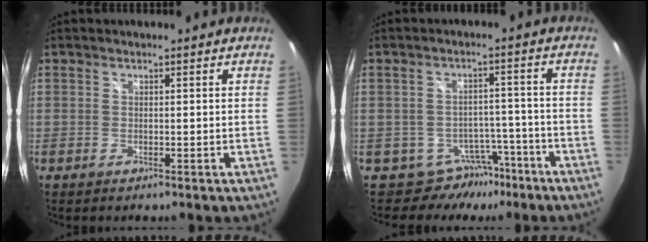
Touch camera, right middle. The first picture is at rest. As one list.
[{"total": 6.8, "force": [-5.2, 4.3, 0.0], "torque": [0.010, 0.033, -0.068]}]